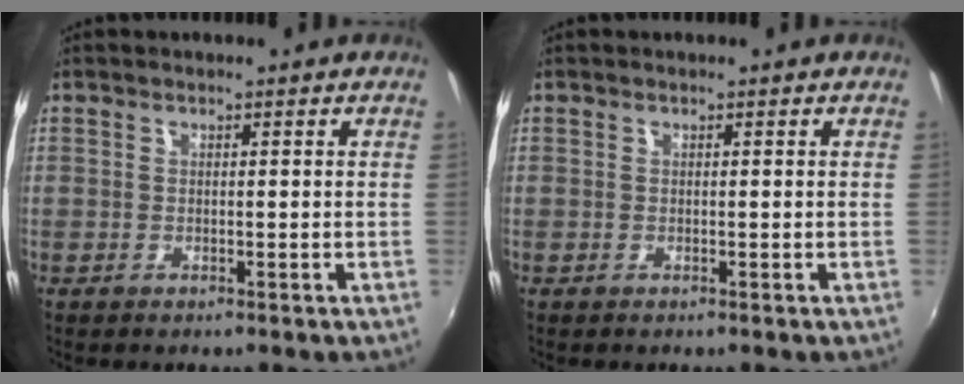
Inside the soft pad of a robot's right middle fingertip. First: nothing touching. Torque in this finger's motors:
{"motor_torque": [0.00, 0.00, 0.00, 0.00]}